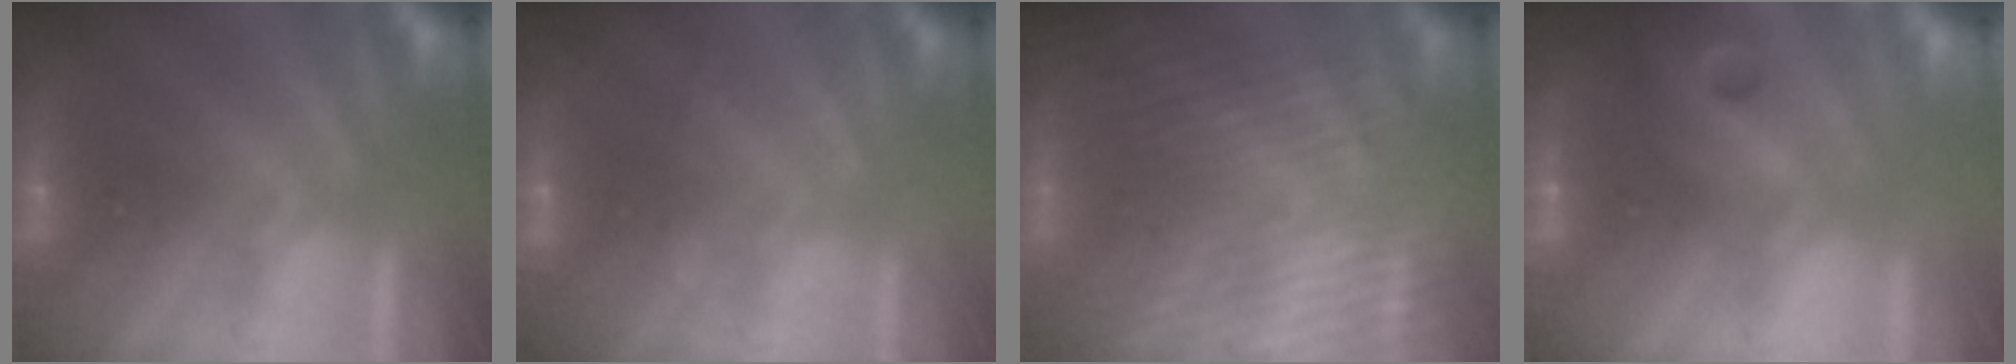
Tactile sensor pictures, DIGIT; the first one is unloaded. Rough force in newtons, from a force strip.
{"total": 2.0}
{"total": 9.4}
{"total": 7.7}